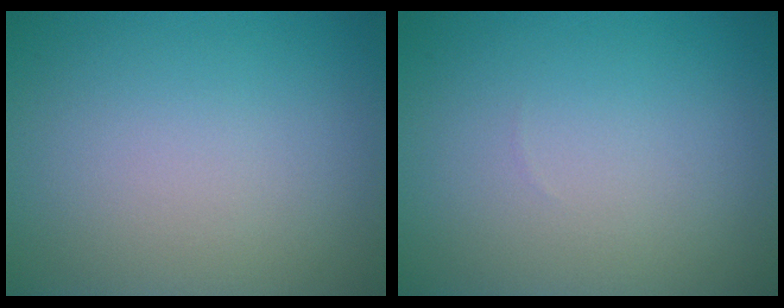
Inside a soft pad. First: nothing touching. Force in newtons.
{"total": 0.0}